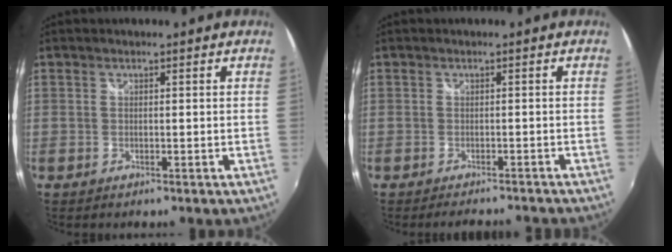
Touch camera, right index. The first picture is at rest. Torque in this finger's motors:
{"motor_torque": [-0.79, 0.15, -0.53, -0.11]}